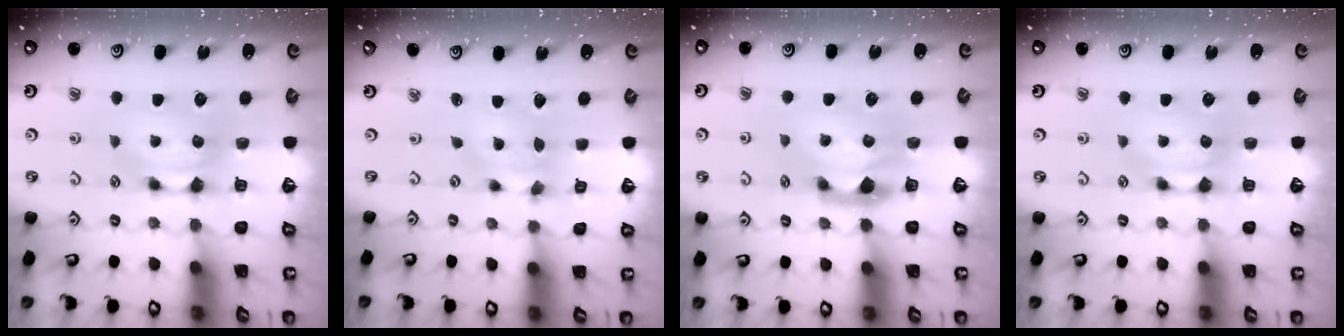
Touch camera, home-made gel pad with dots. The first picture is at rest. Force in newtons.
{"total": 1.9, "press": 1.4, "slide": 1.3}
{"total": 2.0, "press": 1.6, "slide": 1.2}
{"total": 0.0}